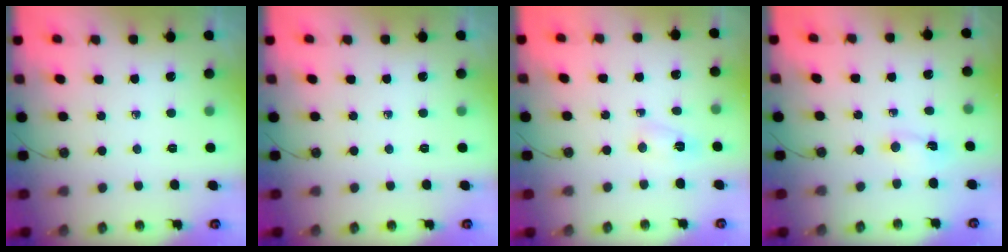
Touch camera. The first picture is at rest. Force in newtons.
{"total": 0.0}
{"total": 2.2, "press": 2.2, "slide": 0.5}
{"total": 1.1, "press": 1.0, "slide": 0.4}